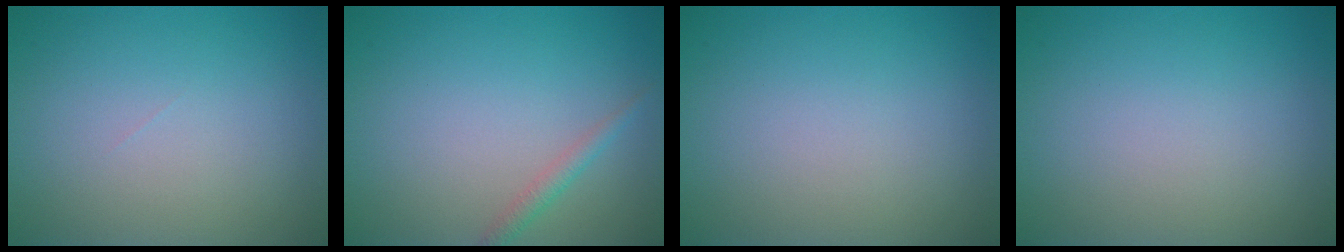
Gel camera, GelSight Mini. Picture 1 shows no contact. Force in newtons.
{"total": 1.3, "press": 1.3, "slide": 0.0}
{"total": 0.0}
{"total": 0.0}